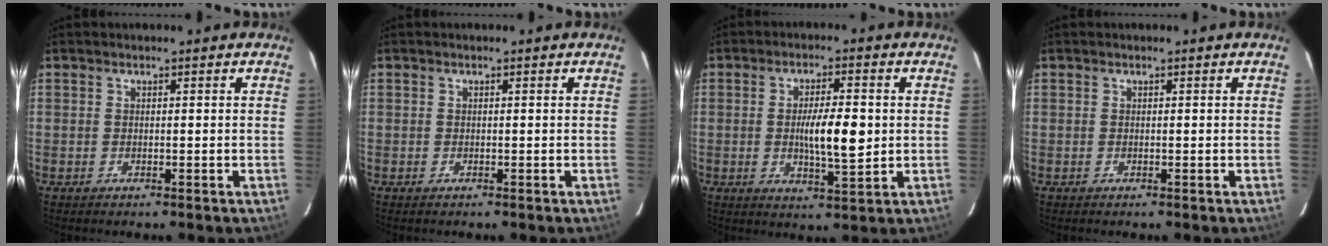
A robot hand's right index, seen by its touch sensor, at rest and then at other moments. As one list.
[{"total": 0.0}, {"total": 7.8, "force": [0.0, 1.7, 7.6], "torque": [-0.132, -0.003, 0.001]}, {"total": 0.0}]